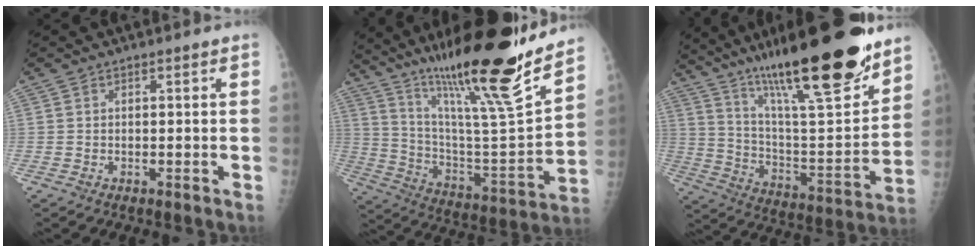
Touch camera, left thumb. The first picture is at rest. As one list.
[{"total": 28.2, "force": [20.8, 3.0, 18.9], "torque": [-0.289, -0.090, 0.345]}, {"total": 29.7, "force": [20.8, 5.7, 20.3], "torque": [-0.301, -0.075, 0.346]}]